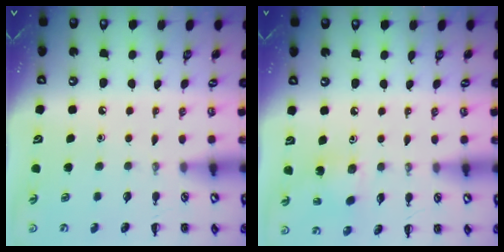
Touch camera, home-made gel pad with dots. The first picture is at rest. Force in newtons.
{"total": 3.8, "press": 3.6, "slide": 1.1}